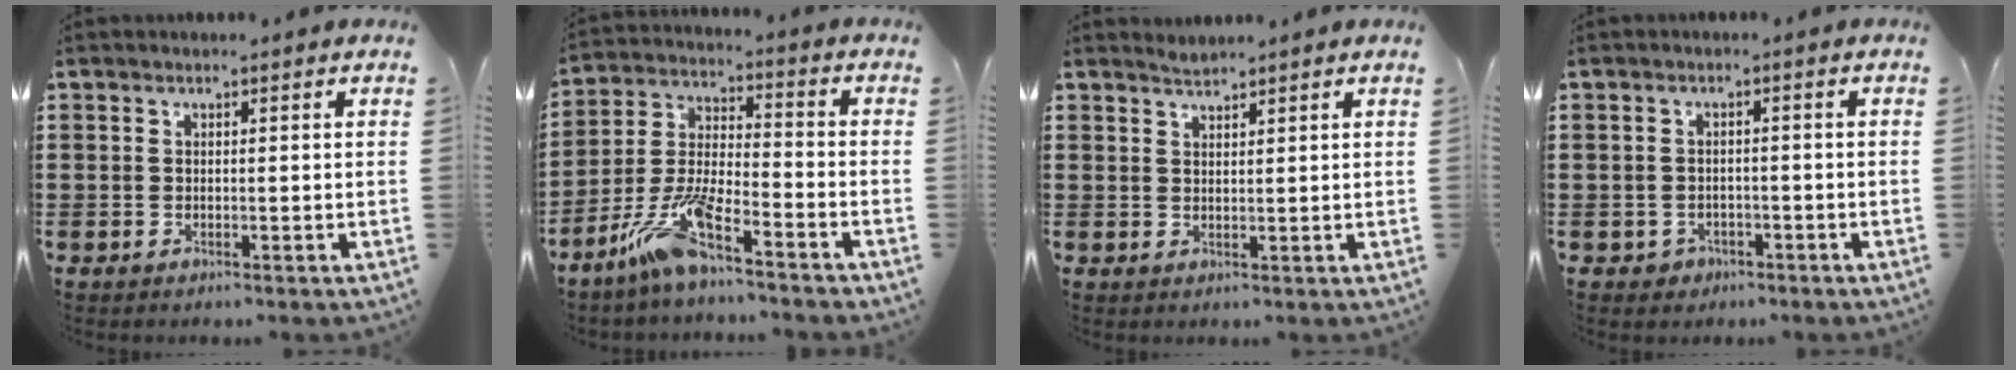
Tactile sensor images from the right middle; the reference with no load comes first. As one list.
[{"total": 10.1, "force": [-7.2, 1.5, 6.9], "torque": [-0.160, -0.005, -0.145]}, {"total": 1.2, "force": [1.2, -0.1, -0.2], "torque": [0.000, -0.001, 0.023]}, {"total": 1.5, "force": [-1.1, 1.0, 0.1], "torque": [-0.009, 0.000, -0.026]}]